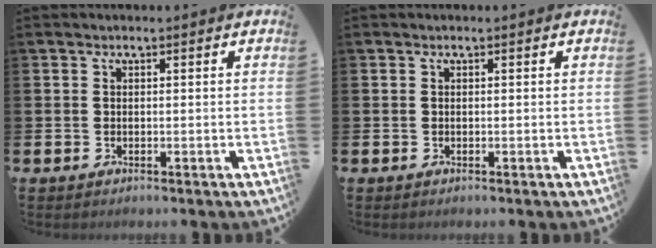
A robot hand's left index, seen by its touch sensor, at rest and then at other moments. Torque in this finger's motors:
{"motor_torque": [0.00, 0.00, 0.00, 0.00]}